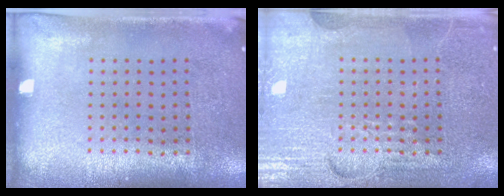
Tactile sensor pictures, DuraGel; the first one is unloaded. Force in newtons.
{"total": 5.4, "press": 5.3, "slide": 0.6}